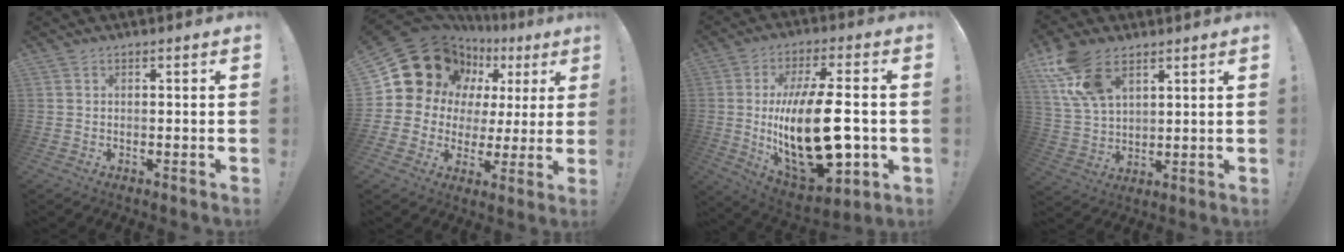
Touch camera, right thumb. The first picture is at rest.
{"total": 19.1, "force": [10.7, 13.0, 9.0], "torque": [-0.140, -0.073, 0.220]}
{"total": 25.8, "force": [-2.2, 10.9, 23.3], "torque": [-0.437, -0.007, -0.030]}
{"total": 13.4, "force": [7.7, 7.3, 8.1], "torque": [-0.155, -0.022, 0.148]}